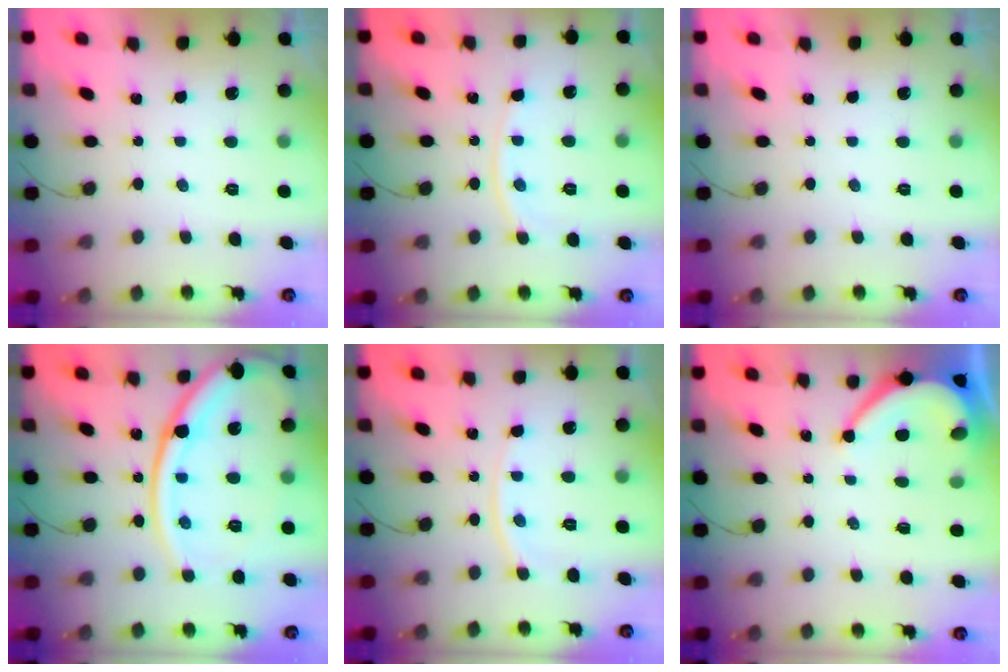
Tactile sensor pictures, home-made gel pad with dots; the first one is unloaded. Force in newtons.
{"total": 7.1, "press": 7.0, "slide": 1.0}
{"total": 0.0}
{"total": 19.2, "press": 19.0, "slide": 2.2}
{"total": 7.1, "press": 7.0, "slide": 0.9}
{"total": 6.6, "press": 6.6, "slide": 0.4}